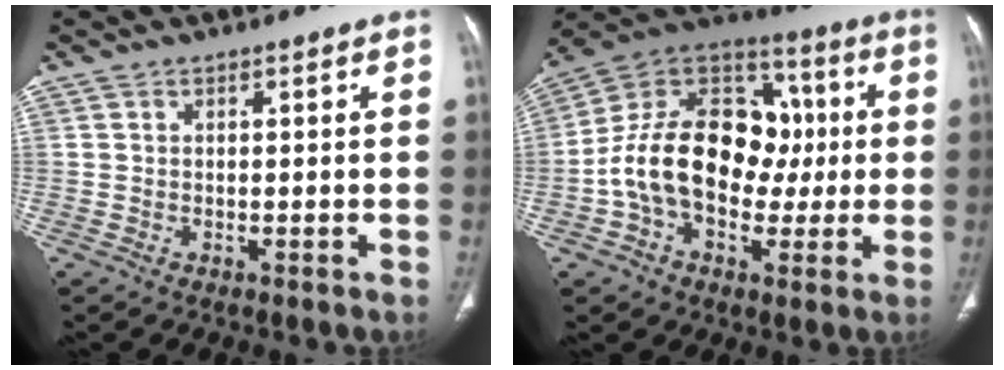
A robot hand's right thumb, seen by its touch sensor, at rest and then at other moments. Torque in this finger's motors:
{"motor_torque": [2.40, 2.61, 1.84, -0.93, 0.24]}